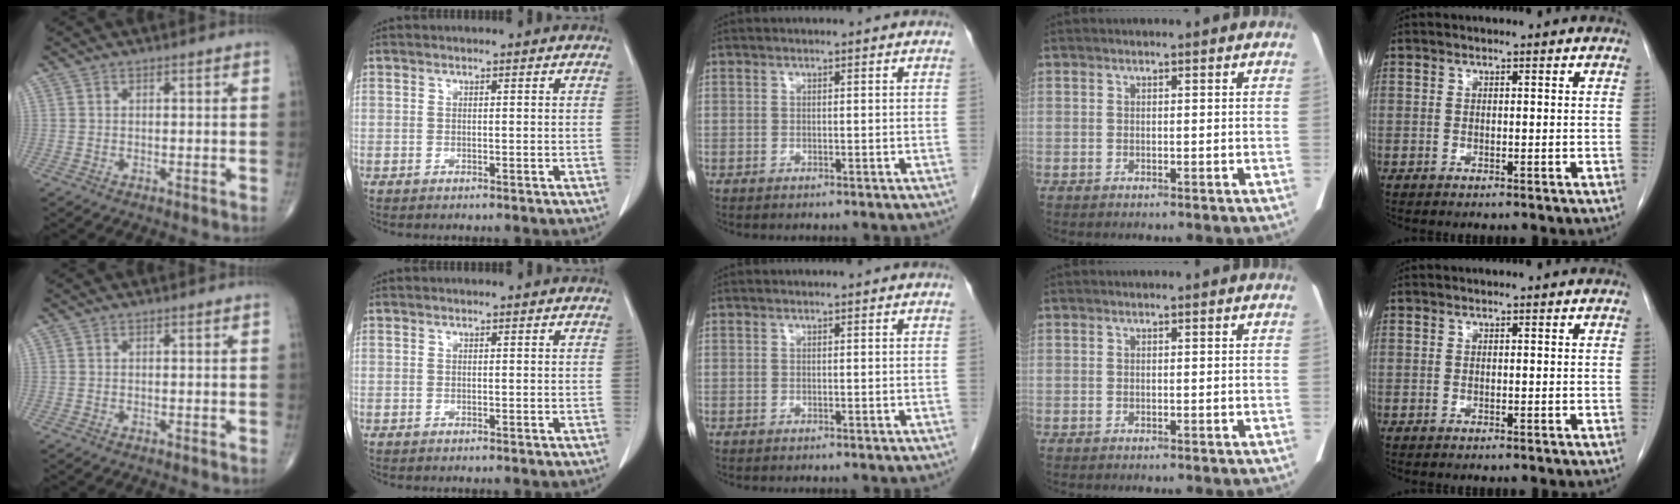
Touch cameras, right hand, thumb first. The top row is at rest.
{}